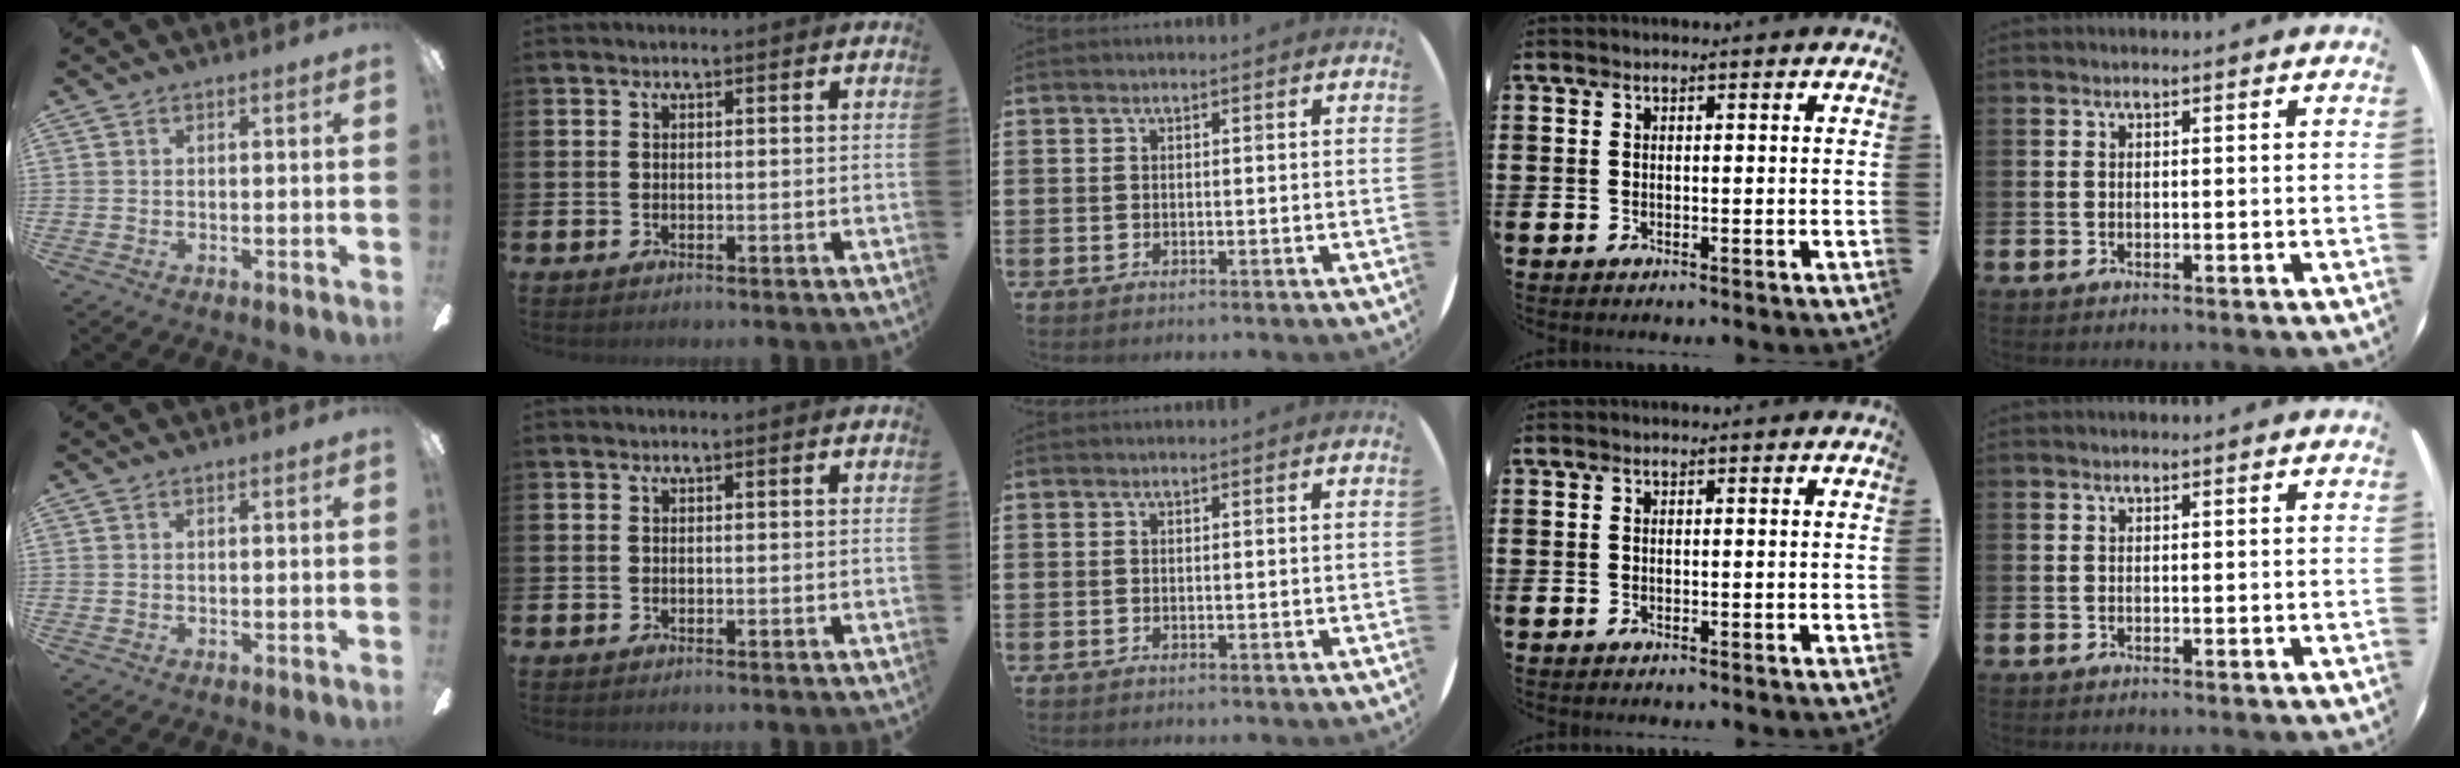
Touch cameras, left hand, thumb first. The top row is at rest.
{}